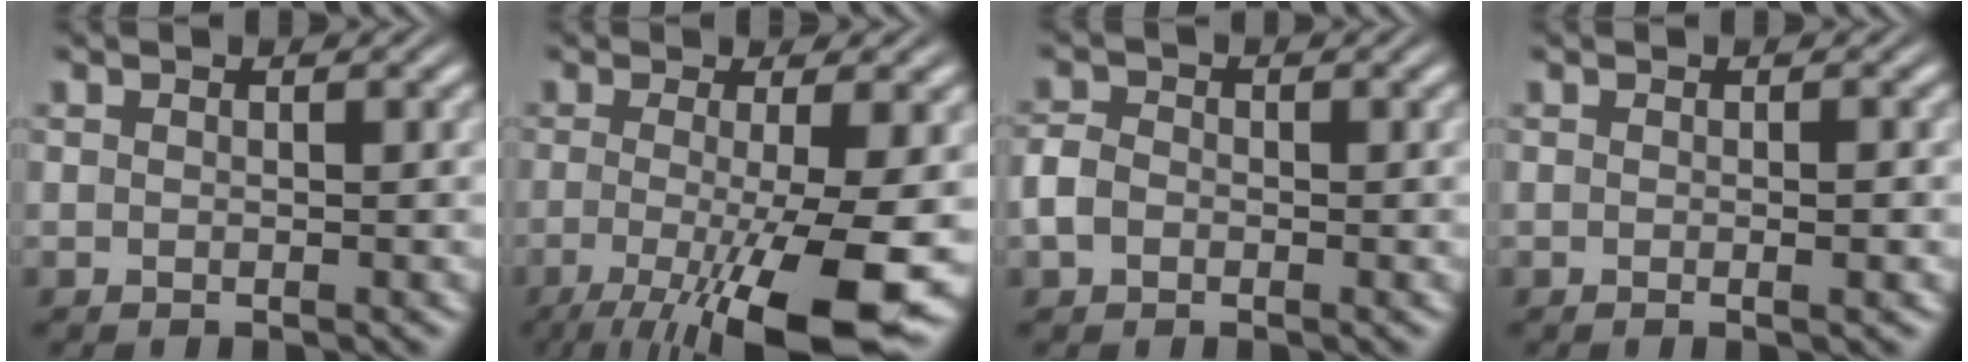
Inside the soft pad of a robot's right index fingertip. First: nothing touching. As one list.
[{"total": 9.5, "force": [-4.0, 2.4, 8.3], "torque": [-0.144, -0.044, -0.037]}, {"total": 2.1, "force": [-0.7, 1.7, 1.0], "torque": [-0.033, -0.005, -0.010]}, {"total": 0.6, "force": [-0.2, 0.0, 0.6], "torque": [-0.008, 0.003, -0.006]}]